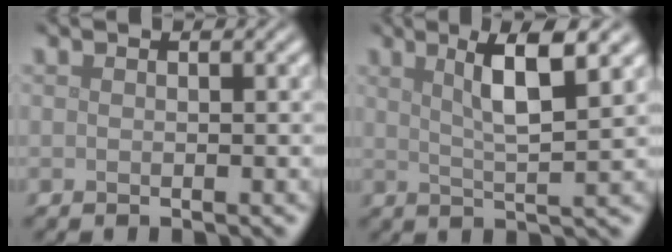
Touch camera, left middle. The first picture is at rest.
{"total": 5.6, "force": [2.3, 1.0, 5.0], "torque": [-0.076, 0.003, 0.037]}